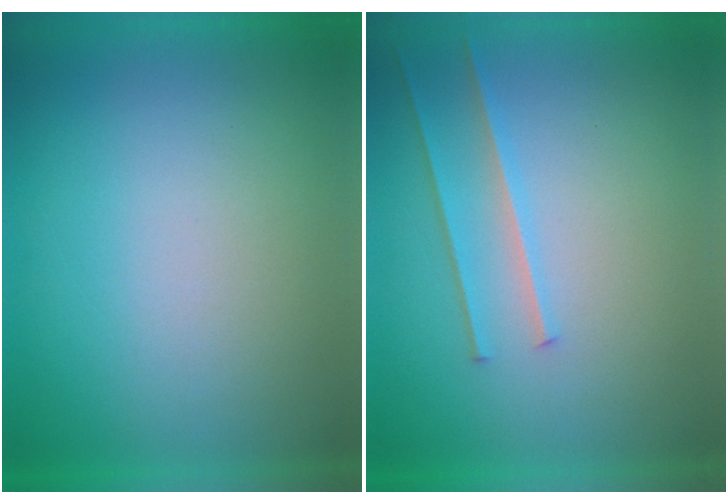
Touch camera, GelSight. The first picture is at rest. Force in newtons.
{"total": 2.2}